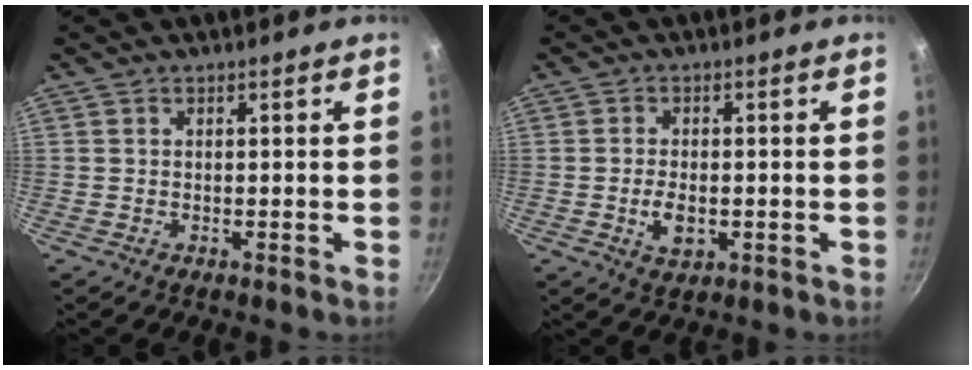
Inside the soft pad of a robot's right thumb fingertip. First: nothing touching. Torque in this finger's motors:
{"motor_torque": [-0.49, 0.06, -0.07, 0.09, 0.02]}